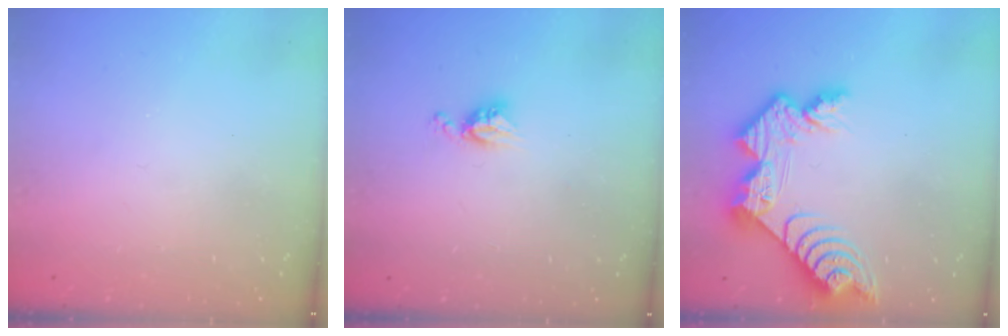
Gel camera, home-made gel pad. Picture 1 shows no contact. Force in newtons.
{"total": 5.1, "press": 5.1, "slide": 0.5}
{"total": 13.9, "press": 13.9, "slide": 1.0}